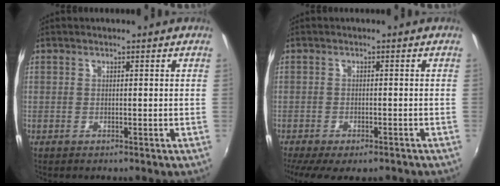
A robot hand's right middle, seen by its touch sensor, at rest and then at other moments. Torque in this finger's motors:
{"motor_torque": [1.17, -0.97, 0.33, 0.07]}